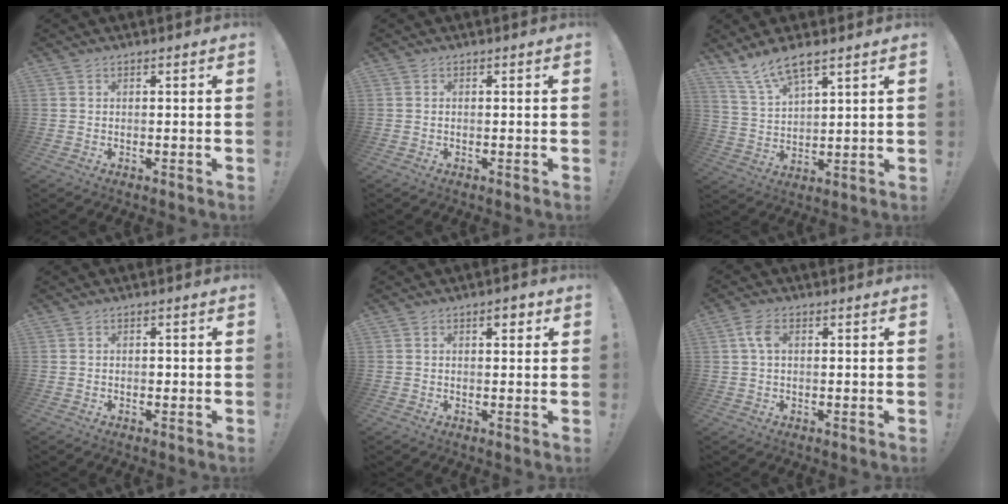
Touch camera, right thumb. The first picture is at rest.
{"total": 0.0}
{"total": 9.2, "force": [7.4, 2.6, 4.9], "torque": [-0.099, -0.036, 0.139]}
{"total": 0.5, "force": [-0.3, 0.4, 0.2], "torque": [0.004, -0.001, -0.007]}
{"total": 2.6, "force": [1.3, 1.0, 2.0], "torque": [-0.018, -0.005, 0.018]}
{"total": 4.6, "force": [1.0, 2.8, 3.6], "torque": [-0.065, 0.008, 0.017]}